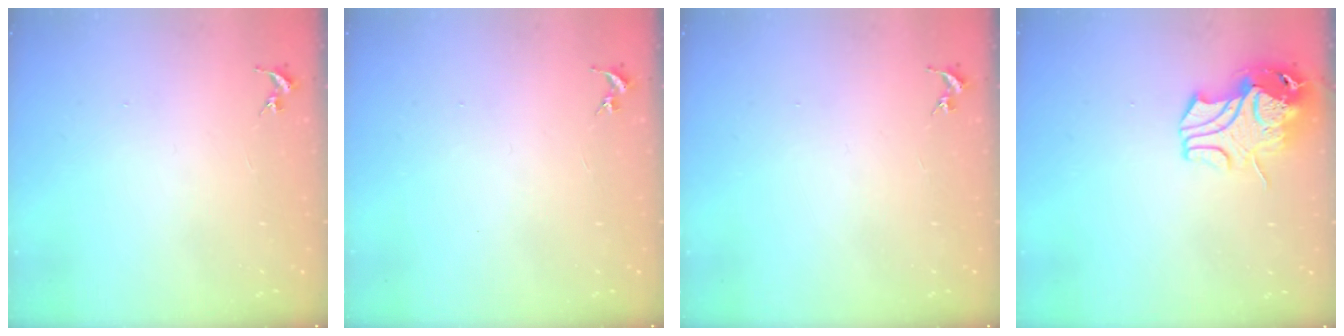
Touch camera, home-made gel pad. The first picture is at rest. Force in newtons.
{"total": 0.0}
{"total": 0.0}
{"total": 12.1, "press": 12.0, "slide": 1.8}